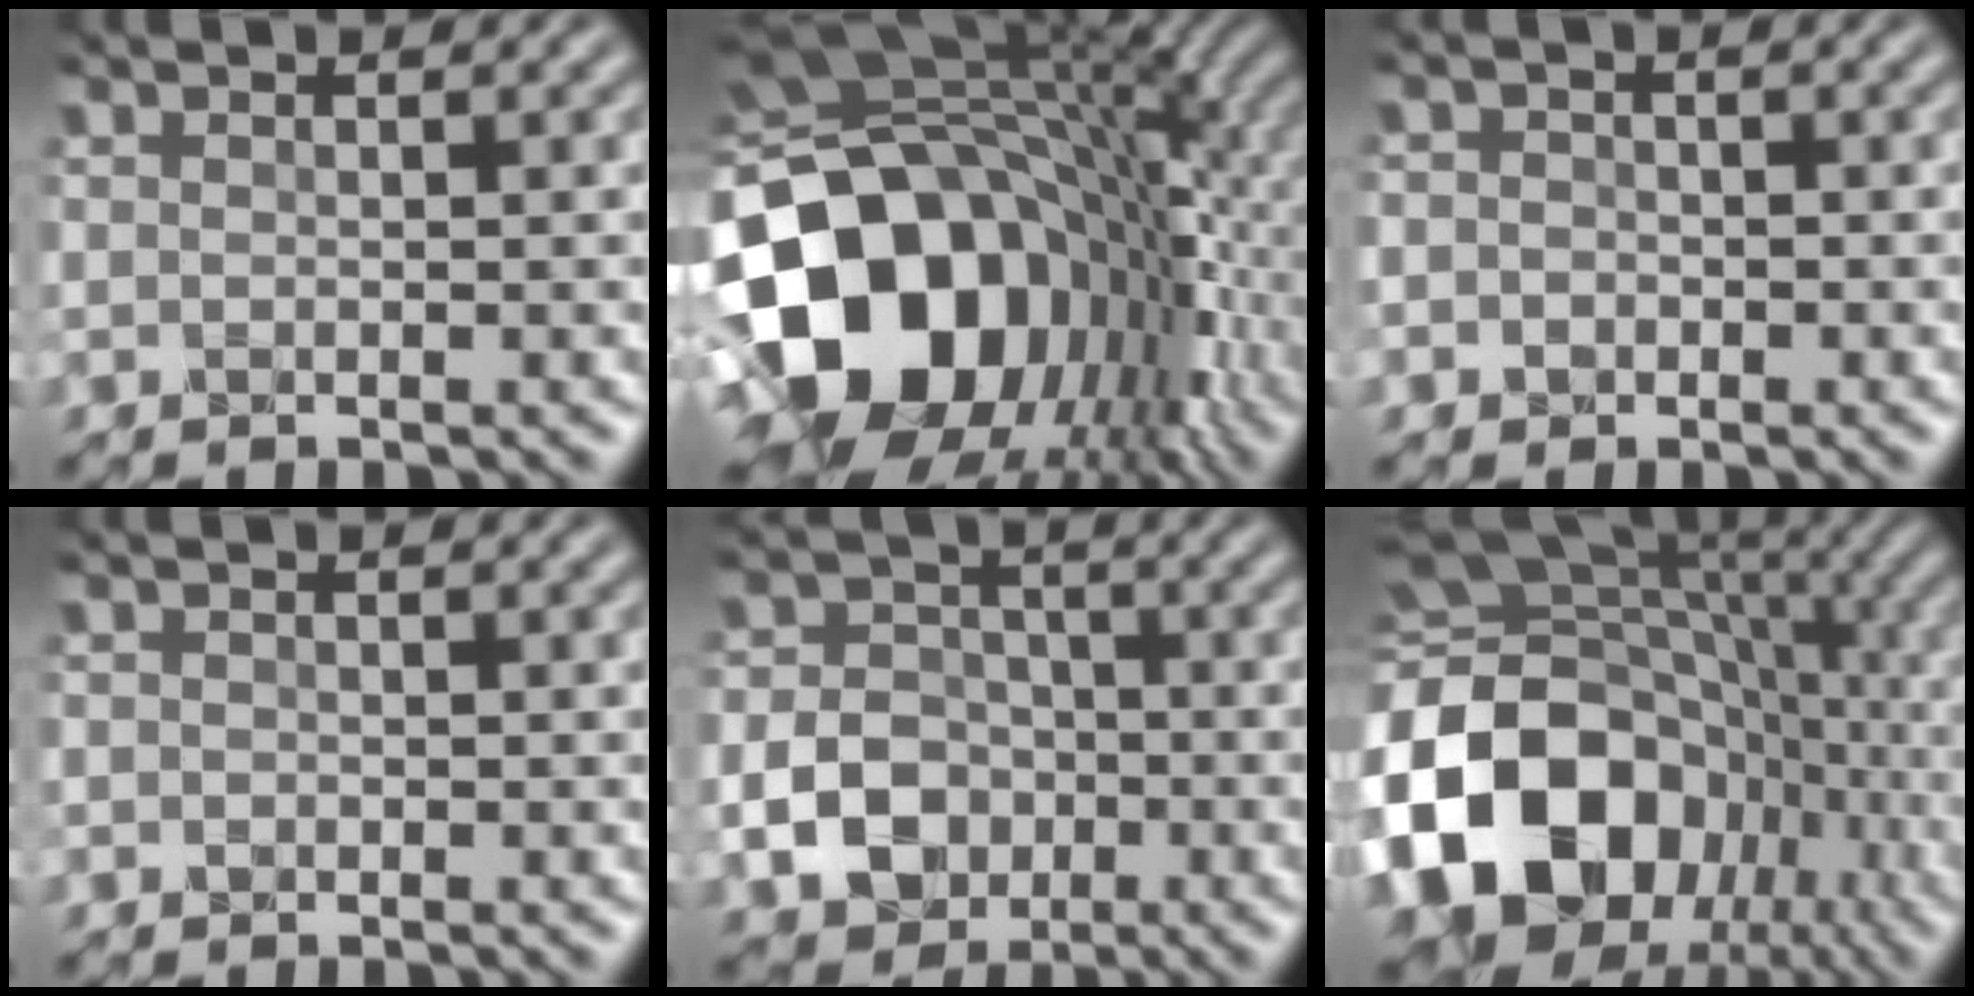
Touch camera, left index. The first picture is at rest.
{"total": 18.1, "force": [-4.9, 13.3, 11.3], "torque": [-0.227, -0.013, -0.089]}
{"total": 2.7, "force": [-0.6, 2.5, 0.9], "torque": [0.007, 0.015, -0.039]}
{"total": 0.6, "force": [-0.3, 0.5, 0.1], "torque": [0.001, 0.000, -0.013]}
{"total": 6.3, "force": [-2.2, 5.1, 2.9], "torque": [-0.035, -0.005, -0.065]}
{"total": 18.0, "force": [-5.9, 13.6, 10.2], "torque": [-0.225, -0.004, -0.117]}